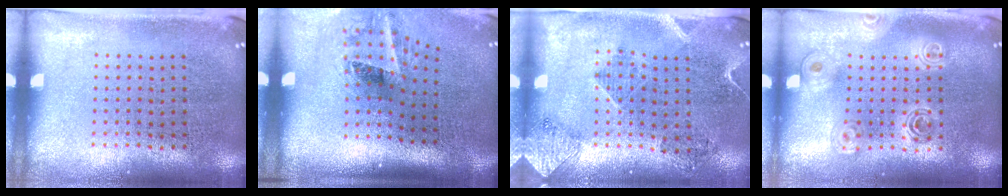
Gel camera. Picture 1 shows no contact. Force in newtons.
{"total": 2.0, "press": 1.3, "slide": 1.6}
{"total": 1.9, "press": 1.6, "slide": 1.0}
{"total": 1.7, "press": 1.5, "slide": 0.8}